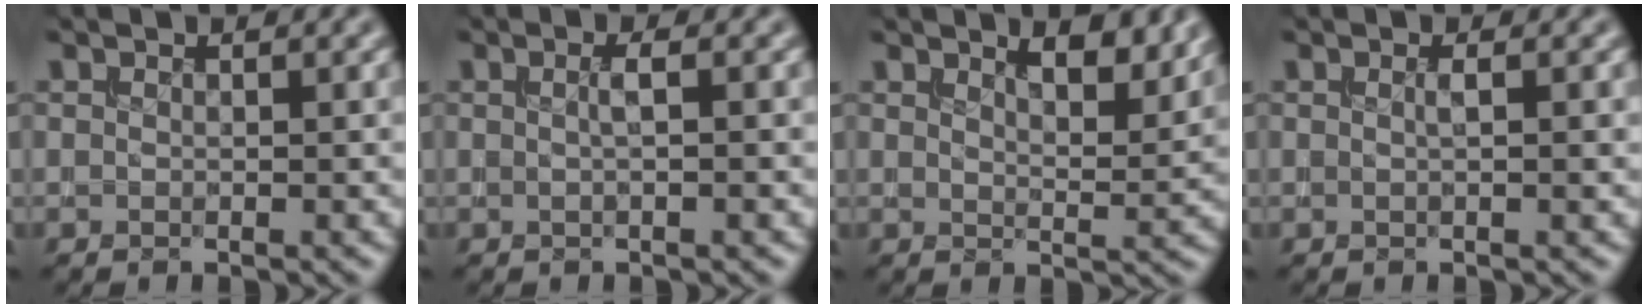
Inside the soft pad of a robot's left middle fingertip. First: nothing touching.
{"total": 1.1, "force": [-0.1, 0.0, 1.1], "torque": [-0.022, 0.006, -0.004]}
{"total": 4.2, "force": [2.9, 1.2, 2.7], "torque": [-0.041, -0.002, 0.041]}
{"total": 0.8, "force": [0.0, -0.1, 0.8], "torque": [-0.013, 0.003, -0.001]}